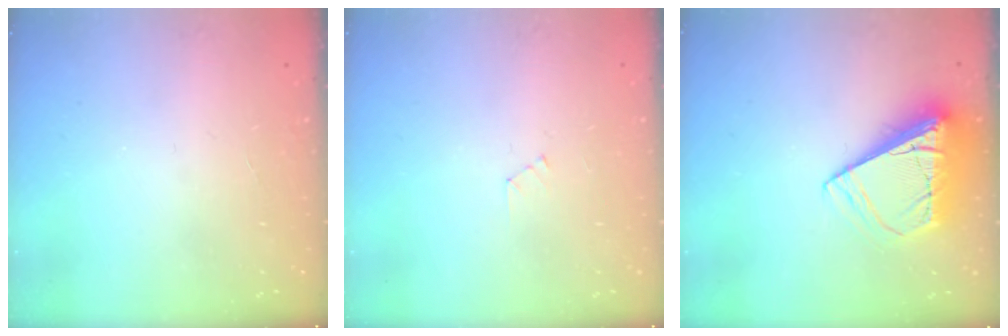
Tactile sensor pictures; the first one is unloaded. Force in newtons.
{"total": 4.2, "press": 4.2, "slide": 0.6}
{"total": 11.2, "press": 11.1, "slide": 1.4}